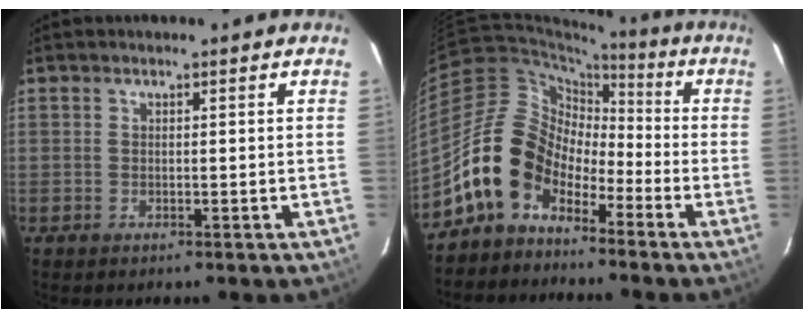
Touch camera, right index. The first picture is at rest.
{"total": 11.8, "force": [-6.8, 8.4, 4.9], "torque": [-0.098, 0.032, -0.131]}